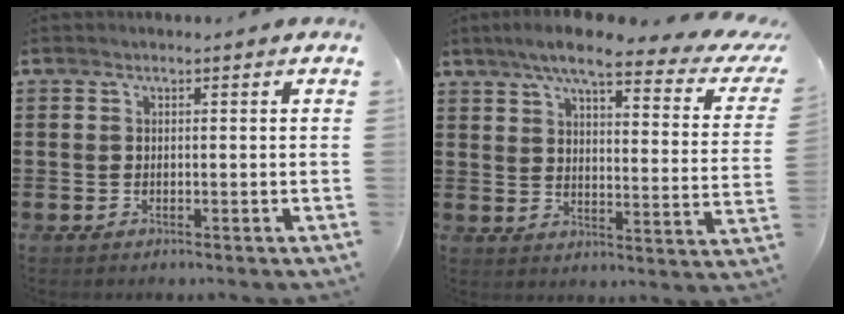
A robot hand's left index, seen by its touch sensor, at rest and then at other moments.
{"total": 8.1, "force": [6.1, 0.7, 5.2], "torque": [-0.105, -0.031, 0.099]}